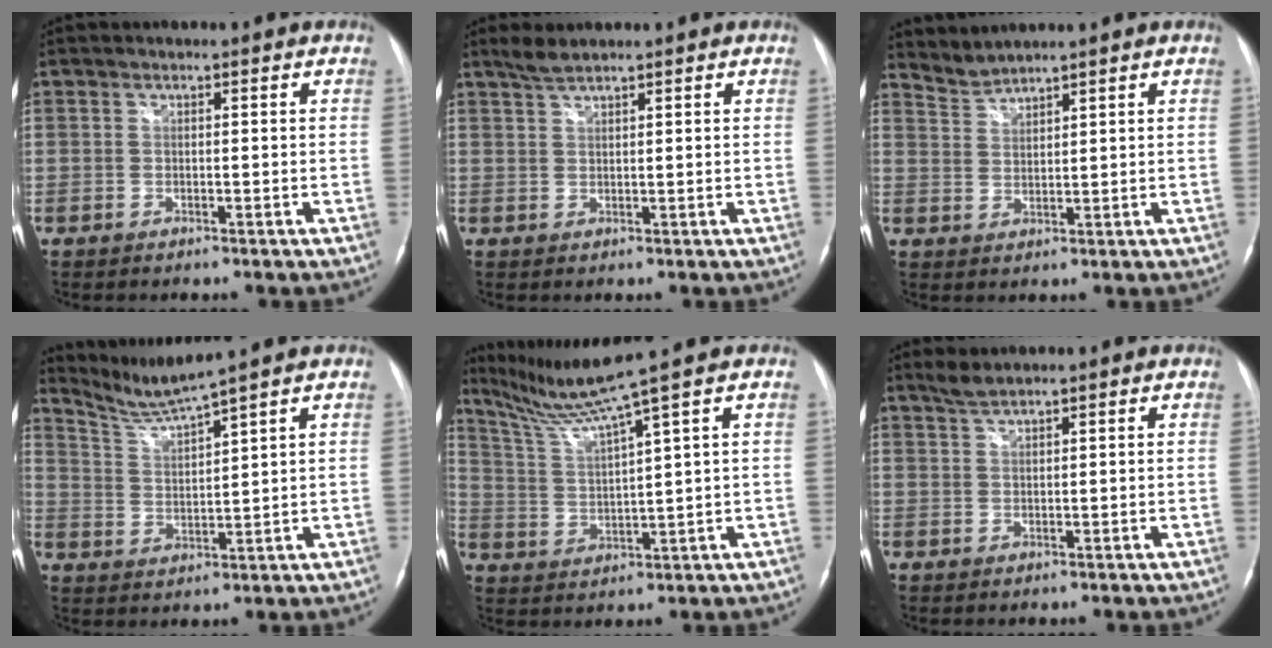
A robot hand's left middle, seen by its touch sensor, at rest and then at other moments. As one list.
[{"total": 2.3, "force": [2.1, 0.1, 0.8], "torque": [-0.024, 0.006, 0.045]}, {"total": 2.9, "force": [2.8, -0.6, -0.6], "torque": [0.003, 0.001, 0.065]}, {"total": 6.0, "force": [5.4, -2.3, 1.1], "torque": [-0.039, -0.015, 0.115]}, {"total": 9.0, "force": [7.0, -3.0, 4.9], "torque": [-0.098, -0.007, 0.136]}, {"total": 1.9, "force": [1.8, -0.1, 0.6], "torque": [-0.018, 0.005, 0.042]}]